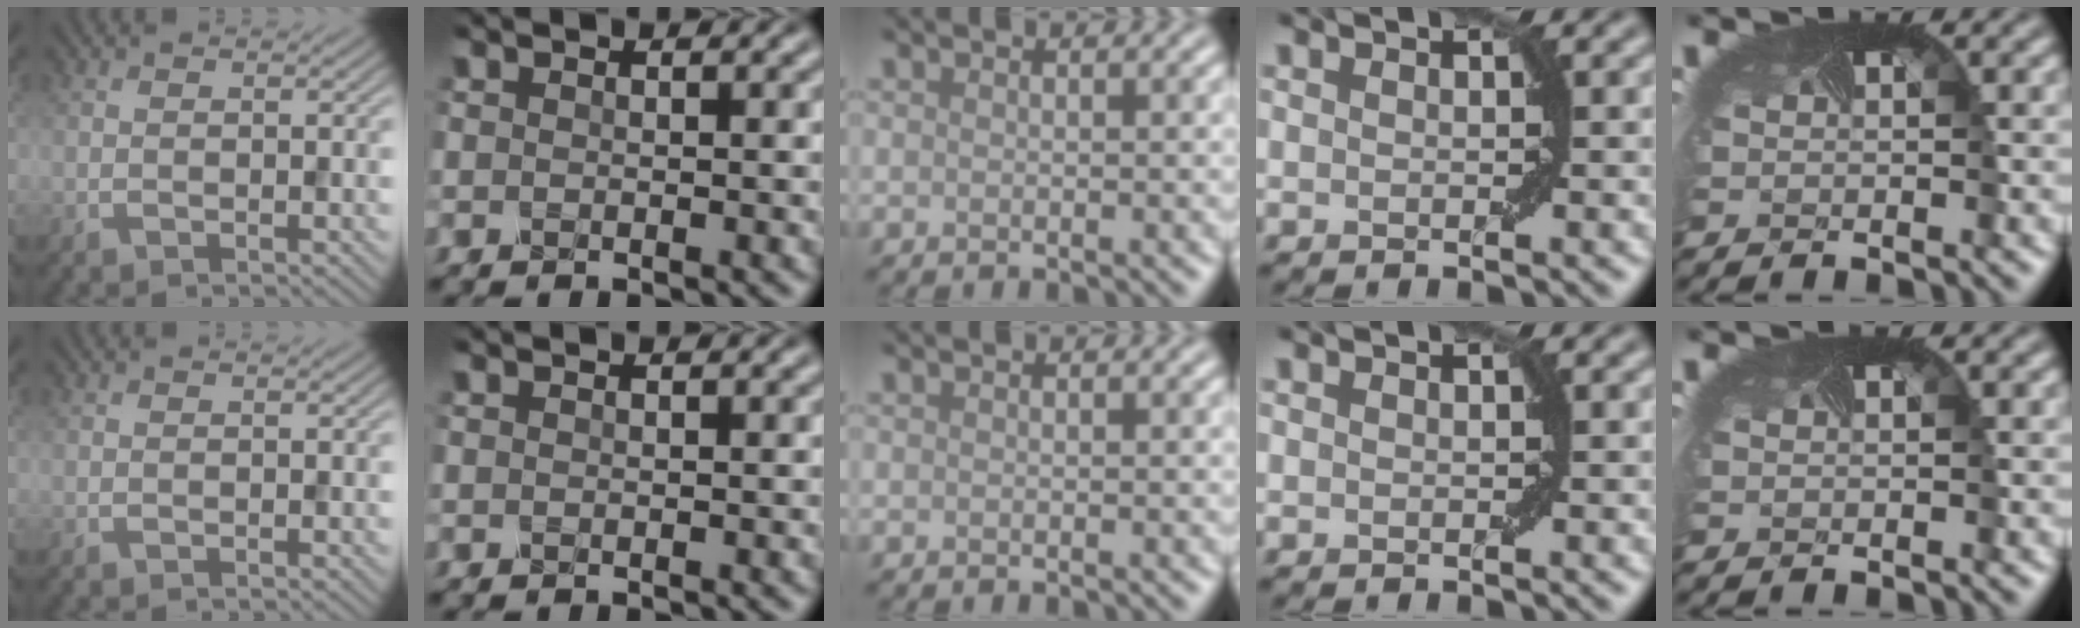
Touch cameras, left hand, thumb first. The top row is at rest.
{}